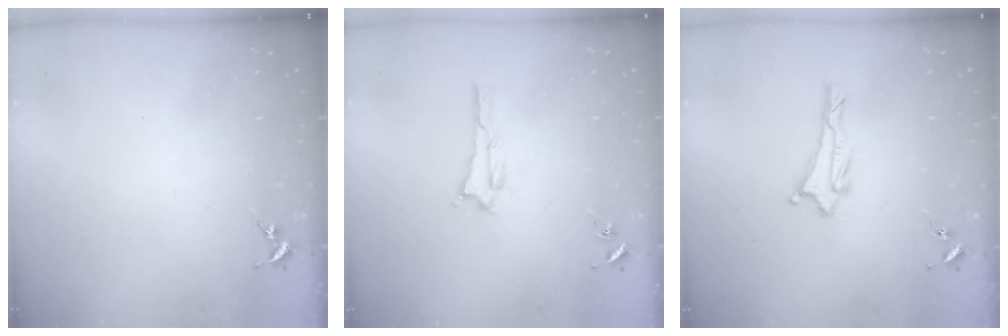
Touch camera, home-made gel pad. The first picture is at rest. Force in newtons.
{"total": 1.1, "press": 1.1, "slide": 0.1}
{"total": 1.3, "press": 1.3, "slide": 0.1}